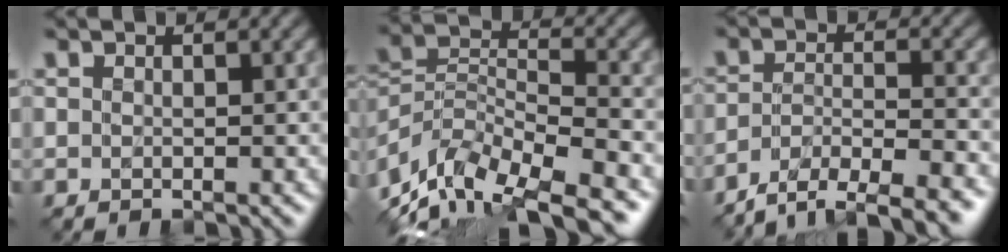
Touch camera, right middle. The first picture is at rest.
{"total": 11.7, "force": [-9.7, 4.2, 5.0], "torque": [-0.094, 0.003, -0.161]}
{"total": 6.5, "force": [-5.5, 1.6, 3.1], "torque": [-0.054, -0.003, -0.092]}